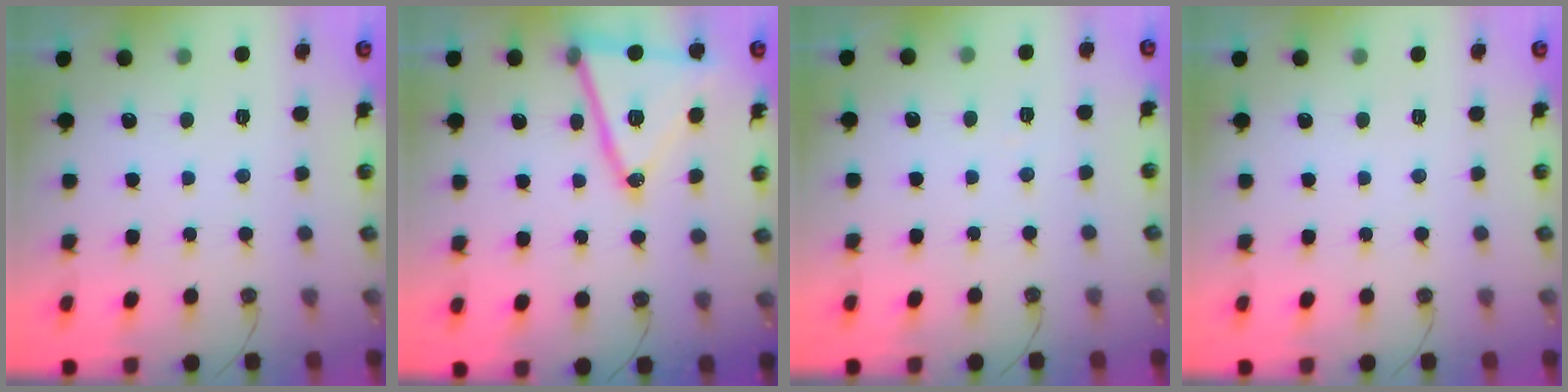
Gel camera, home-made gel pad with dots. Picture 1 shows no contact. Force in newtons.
{"total": 16.9, "press": 16.4, "slide": 3.8}
{"total": 3.5, "press": 3.3, "slide": 1.3}
{"total": 0.0}